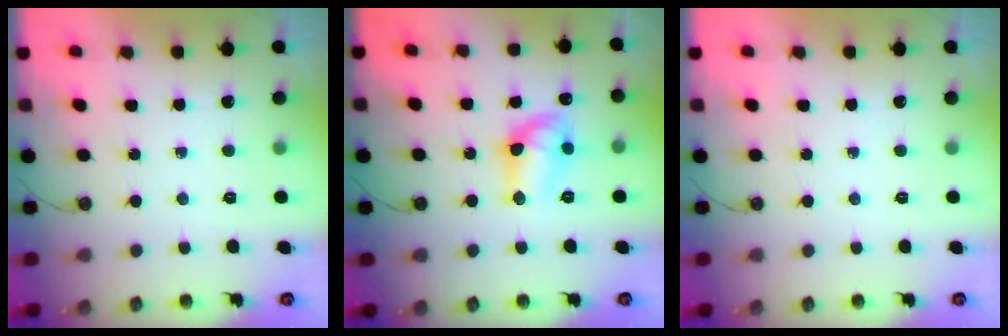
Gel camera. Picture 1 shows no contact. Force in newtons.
{"total": 11.8, "press": 11.7, "slide": 1.0}
{"total": 0.0}